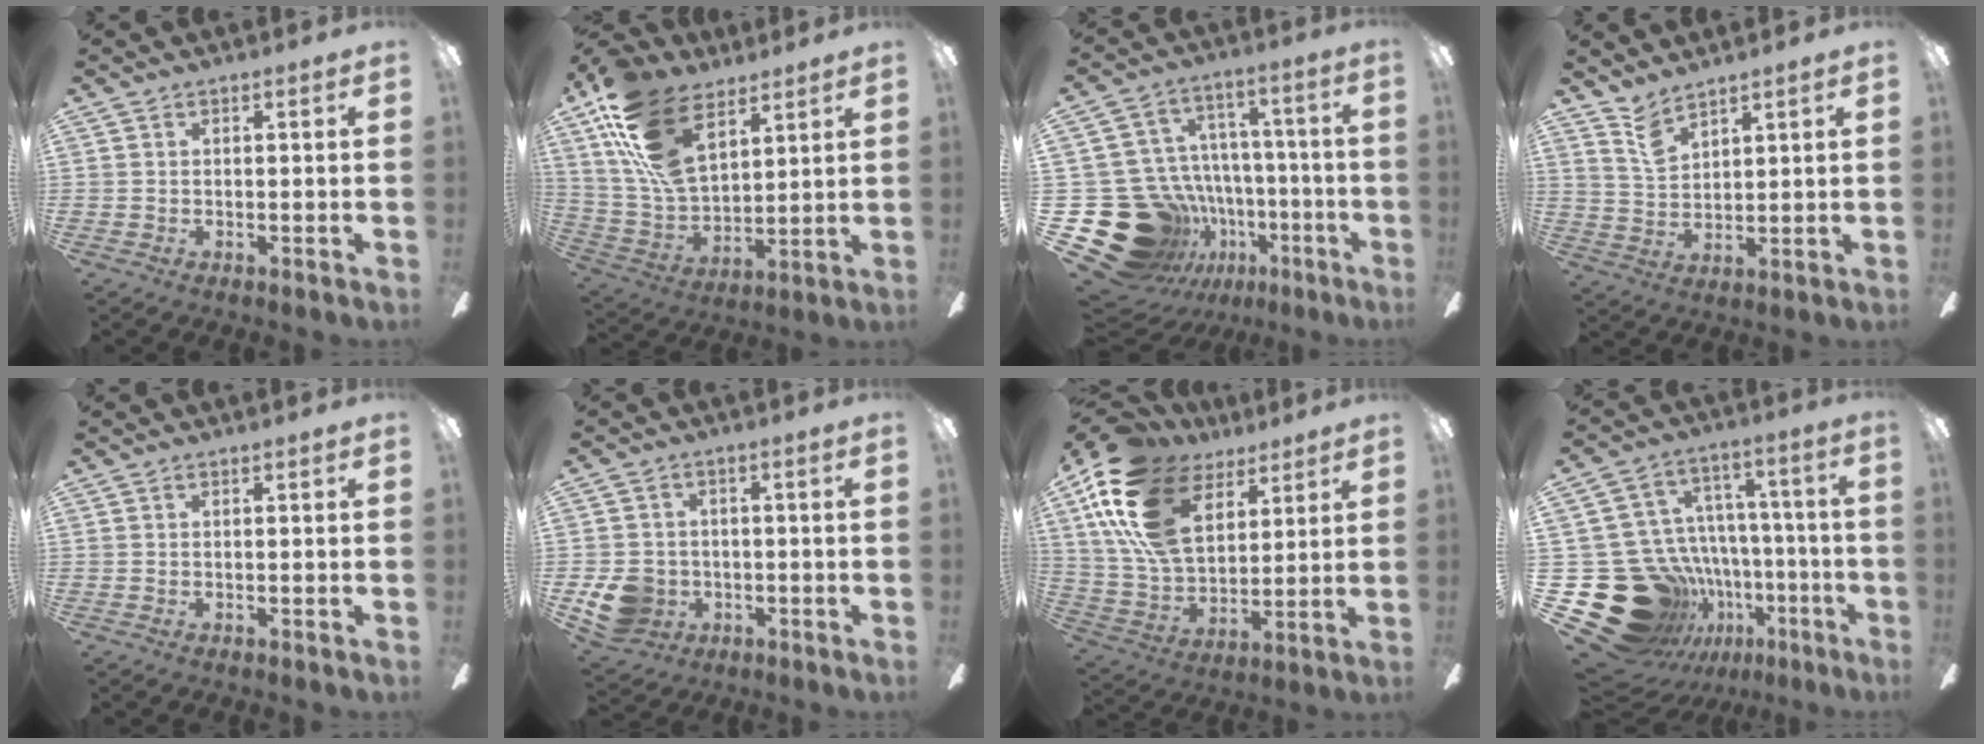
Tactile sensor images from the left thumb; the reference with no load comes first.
{"total": 20.5, "force": [11.2, 11.3, 13.0], "torque": [-0.286, -0.039, 0.206]}
{"total": 25.3, "force": [-9.4, 20.6, 11.2], "torque": [-0.202, 0.032, -0.078]}
{"total": 6.1, "force": [5.0, 2.3, 2.6], "torque": [-0.066, -0.020, 0.094]}
{"total": 0.0}
{"total": 8.5, "force": [-2.5, 7.5, 3.2], "torque": [-0.073, 0.018, -0.043]}
{"total": 22.1, "force": [10.8, 13.4, 13.8], "torque": [-0.311, -0.034, 0.197]}
{"total": 27.9, "force": [-9.9, 22.3, 13.6], "torque": [-0.250, 0.027, -0.076]}